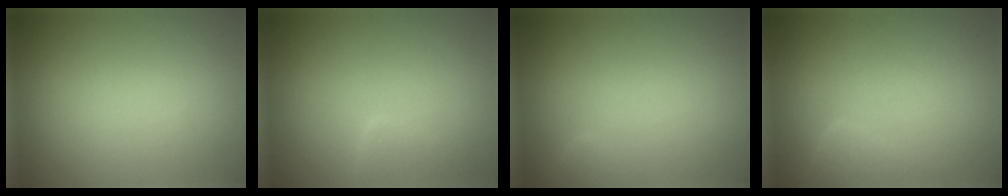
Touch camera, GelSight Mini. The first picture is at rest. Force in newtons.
{"total": 1.6, "press": 1.6, "slide": 0.0}
{"total": 1.2, "press": 1.2, "slide": 0.0}
{"total": 2.8, "press": 2.8, "slide": 0.2}